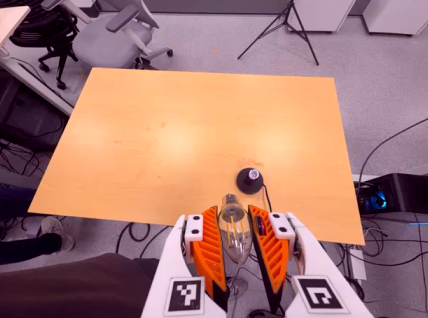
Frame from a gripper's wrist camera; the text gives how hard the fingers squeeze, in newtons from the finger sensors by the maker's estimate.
{"total": 10.6, "left": 9.6, "right": 11.6}